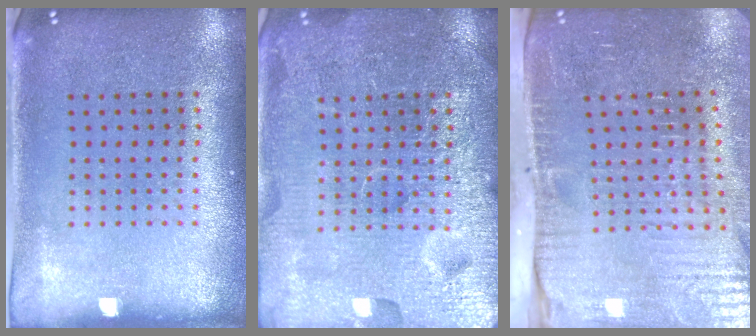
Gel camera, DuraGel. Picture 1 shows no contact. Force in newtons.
{"total": 7.0, "press": 7.0, "slide": 0.8}
{"total": 4.8, "press": 4.3, "slide": 2.1}